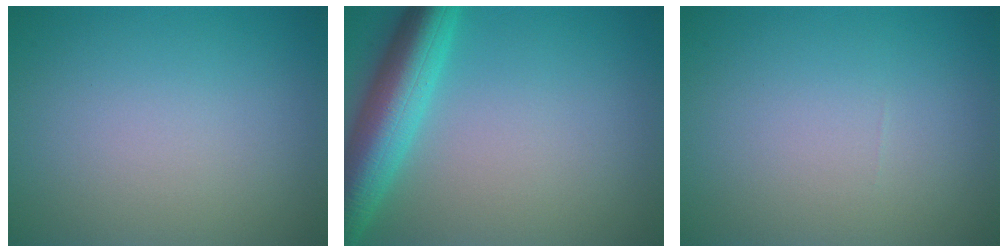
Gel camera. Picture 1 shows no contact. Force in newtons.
{"total": 7.0, "press": 6.9, "slide": 0.4}
{"total": 0.0}